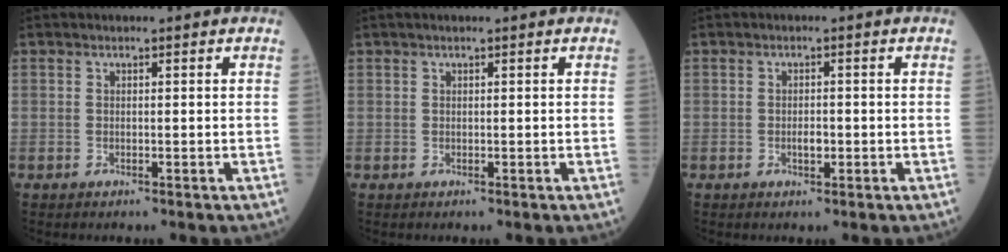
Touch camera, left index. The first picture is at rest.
{"total": 1.3, "force": [0.9, -0.1, 0.9], "torque": [-0.013, 0.012, 0.016]}
{"total": 1.5, "force": [-0.5, 0.7, 1.3], "torque": [-0.022, -0.002, -0.008]}